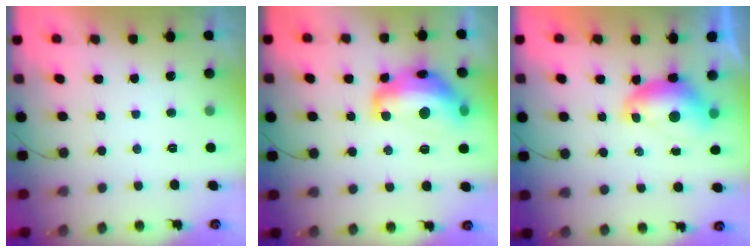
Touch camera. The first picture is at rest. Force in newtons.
{"total": 16.2, "press": 16.2, "slide": 1.0}
{"total": 7.5, "press": 7.5, "slide": 0.9}